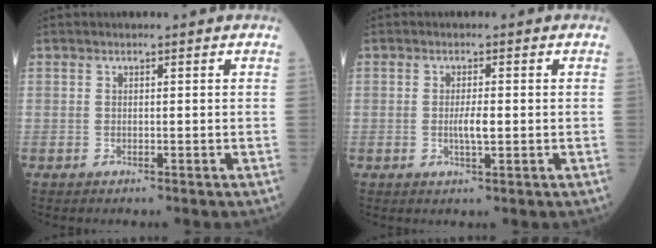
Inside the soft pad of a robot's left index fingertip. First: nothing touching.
{"total": 2.6, "force": [-0.3, 0.4, 2.5], "torque": [-0.051, -0.001, -0.005]}